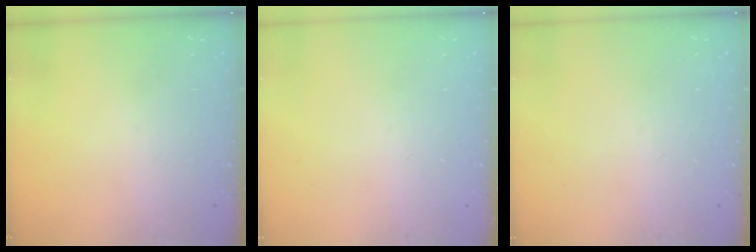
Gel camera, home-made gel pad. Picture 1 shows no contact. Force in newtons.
{"total": 0.0}
{"total": 0.0}